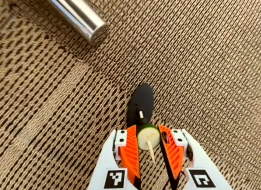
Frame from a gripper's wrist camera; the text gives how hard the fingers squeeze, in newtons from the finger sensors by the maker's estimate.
{"total": 7.3, "left": 7.0, "right": 7.7}